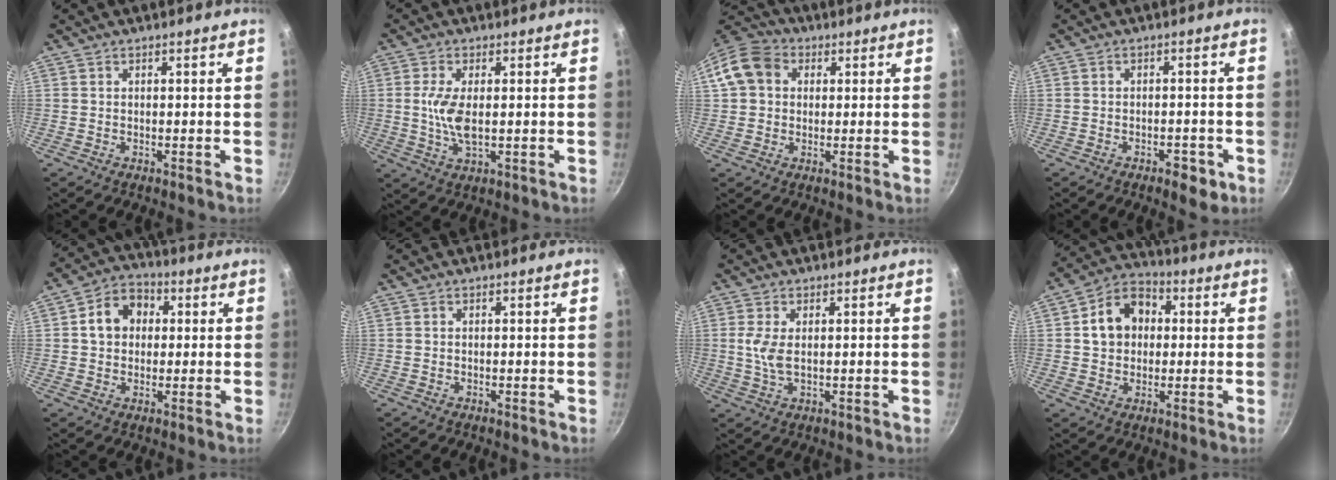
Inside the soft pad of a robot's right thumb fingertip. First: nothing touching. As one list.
[{"total": 6.5, "force": [0.2, 2.6, 5.9], "torque": [-0.126, -0.005, 0.005]}, {"total": 9.9, "force": [2.0, 8.1, 5.3], "torque": [-0.073, 0.020, 0.018]}, {"total": 4.4, "force": [-2.2, 2.2, 3.1], "torque": [-0.030, 0.017, -0.023]}, {"total": 8.7, "force": [1.4, 7.1, 4.9], "torque": [-0.046, 0.019, 0.009]}, {"total": 0.0}, {"total": 4.2, "force": [0.6, 1.9, 3.7], "torque": [-0.080, -0.003, 0.013]}, {"total": 11.0, "force": [1.5, 8.9, 6.4], "torque": [-0.074, 0.023, 0.011]}]